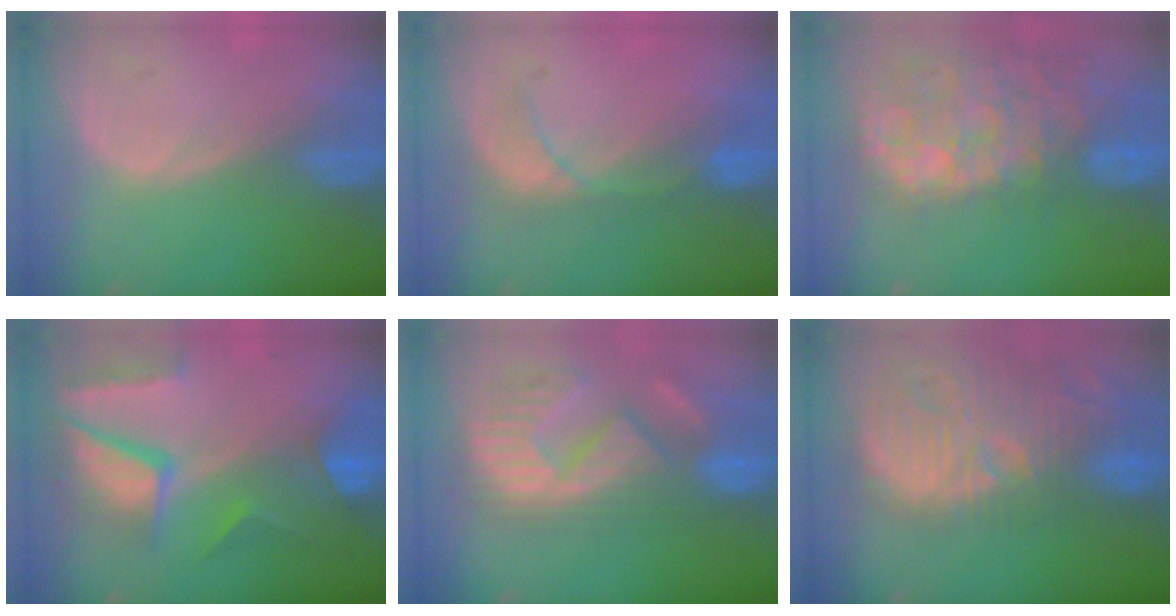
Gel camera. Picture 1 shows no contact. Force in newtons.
{"total": 4.6, "press": 4.6, "slide": 0.8}
{"total": 14.3, "press": 11.6, "slide": 8.3}
{"total": 10.6, "press": 8.8, "slide": 5.9}
{"total": 11.3, "press": 10.9, "slide": 3.2}
{"total": 14.6, "press": 13.0, "slide": 6.6}